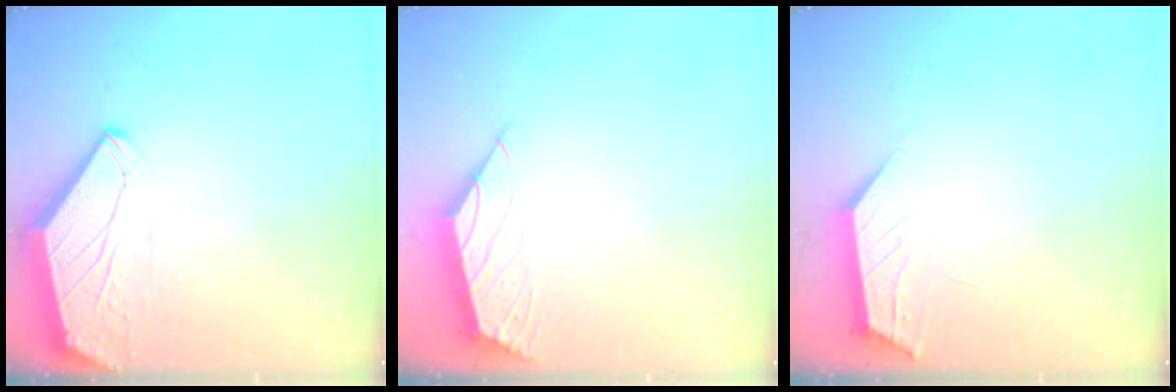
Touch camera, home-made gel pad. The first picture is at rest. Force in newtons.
{"total": 2.0, "press": 2.0, "slide": 0.5}
{"total": 1.6, "press": 1.6, "slide": 0.4}